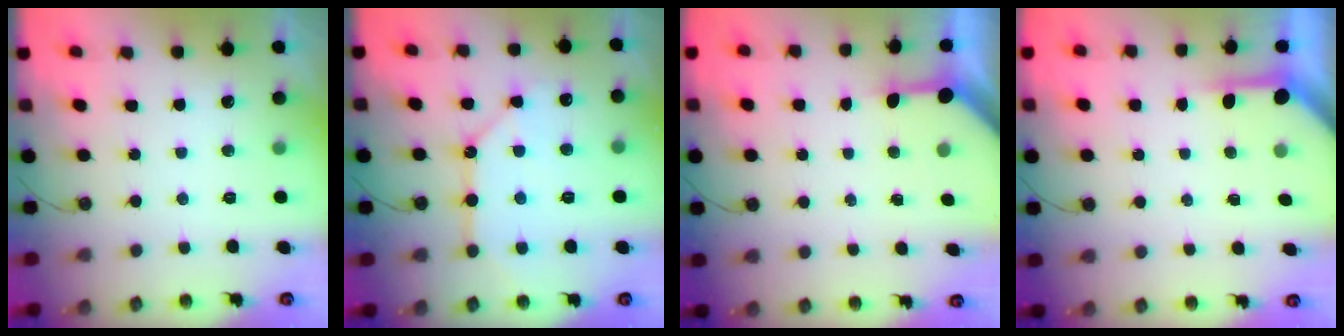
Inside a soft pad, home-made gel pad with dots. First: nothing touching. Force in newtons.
{"total": 11.1, "press": 11.1, "slide": 1.1}
{"total": 3.3, "press": 3.3, "slide": 0.3}
{"total": 3.8, "press": 3.8, "slide": 0.4}